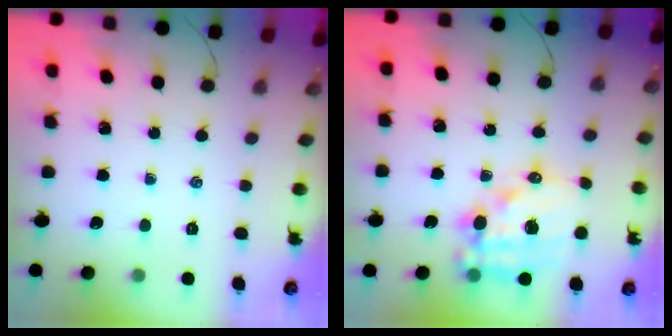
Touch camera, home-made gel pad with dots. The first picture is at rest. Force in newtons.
{"total": 16.3, "press": 15.9, "slide": 3.7}